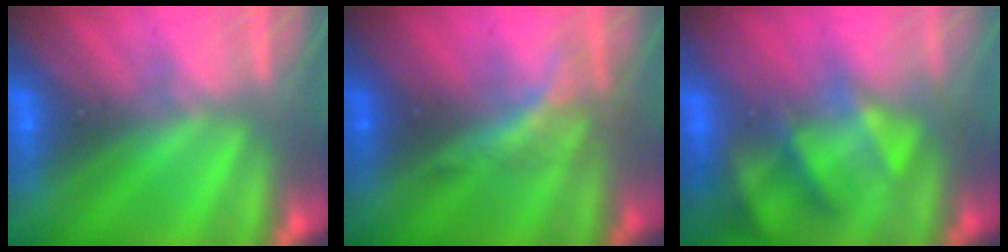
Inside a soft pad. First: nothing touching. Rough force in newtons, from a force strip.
{"total": 2.1}
{"total": 4.8}